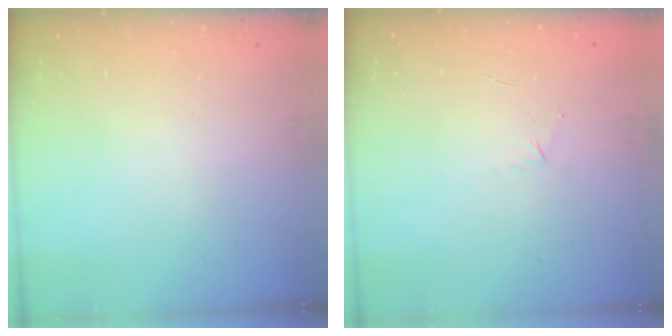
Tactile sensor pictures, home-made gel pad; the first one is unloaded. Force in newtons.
{"total": 3.2, "press": 3.1, "slide": 0.8}